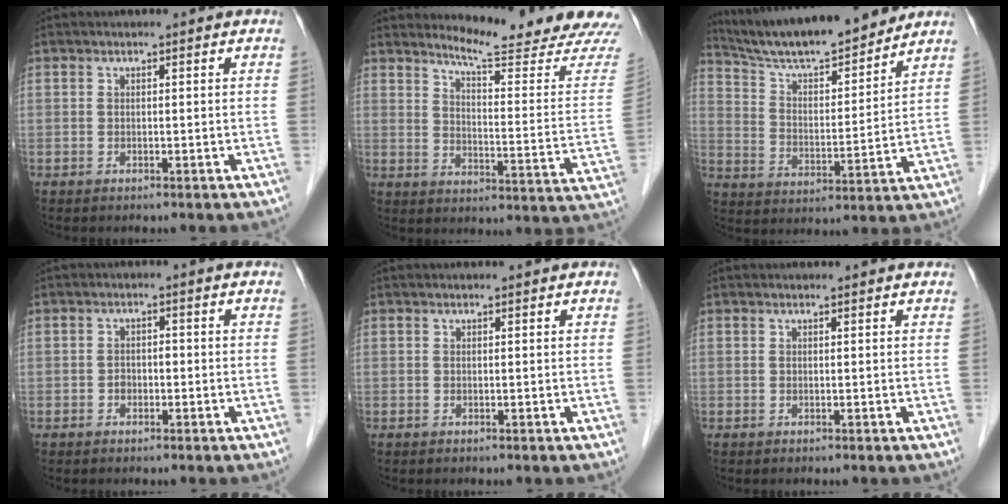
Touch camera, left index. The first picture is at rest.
{"total": 17.1, "force": [16.4, -1.1, 4.9], "torque": [-0.070, -0.116, 0.200]}
{"total": 16.4, "force": [14.9, 1.8, 6.6], "torque": [-0.112, 0.000, 0.249]}
{"total": 1.6, "force": [-0.7, 1.2, 0.8], "torque": [-0.007, 0.006, -0.010]}
{"total": 0.9, "force": [0.9, 0.2, 0.1], "torque": [-0.001, 0.003, 0.014]}
{"total": 1.8, "force": [1.7, 0.4, 0.3], "torque": [-0.004, 0.009, 0.020]}